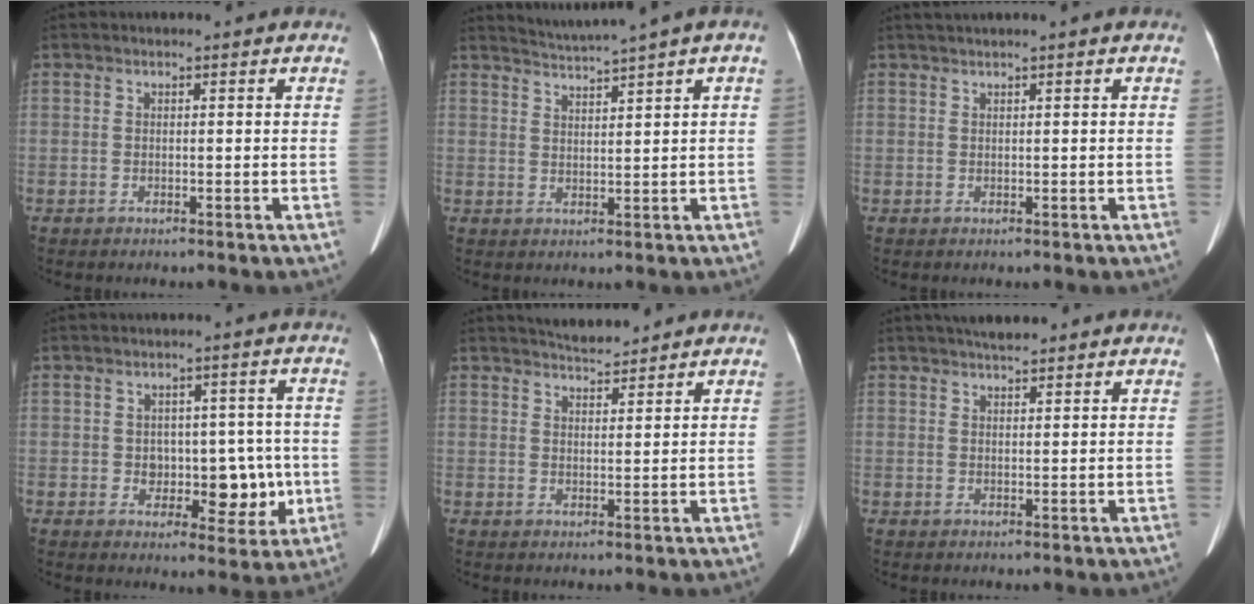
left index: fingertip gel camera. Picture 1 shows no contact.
{"total": 4.1, "force": [3.4, -1.2, 1.9], "torque": [-0.036, 0.004, 0.063]}
{"total": 1.4, "force": [1.0, -0.4, 0.9], "torque": [-0.020, 0.013, 0.026]}
{"total": 7.4, "force": [-0.9, 5.1, 5.3], "torque": [-0.056, 0.023, 0.000]}
{"total": 4.1, "force": [4.0, 0.4, 0.9], "torque": [-0.018, 0.010, 0.068]}
{"total": 4.0, "force": [3.3, 1.0, 1.9], "torque": [-0.027, 0.018, 0.054]}